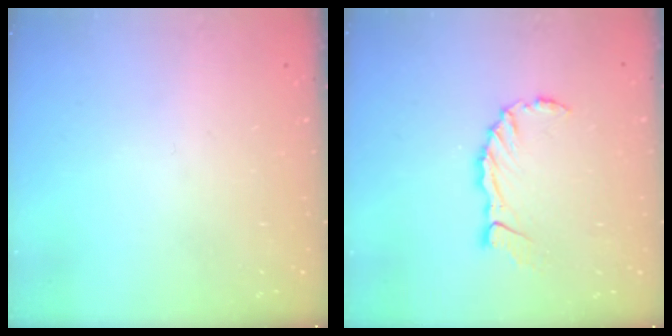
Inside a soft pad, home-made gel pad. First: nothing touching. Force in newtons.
{"total": 5.9, "press": 5.9, "slide": 0.8}